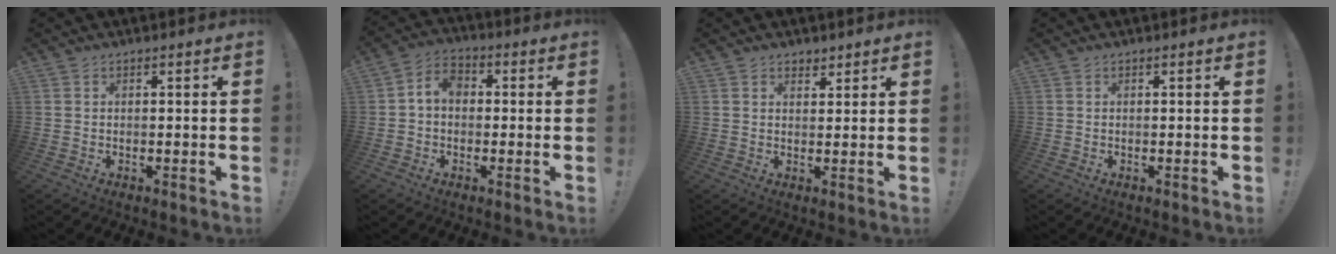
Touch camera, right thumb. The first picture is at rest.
{"total": 6.0, "force": [-0.1, 4.3, 4.1], "torque": [-0.083, 0.014, -0.001]}
{"total": 2.6, "force": [2.1, 1.6, 0.3], "torque": [0.006, -0.014, 0.036]}
{"total": 0.0}